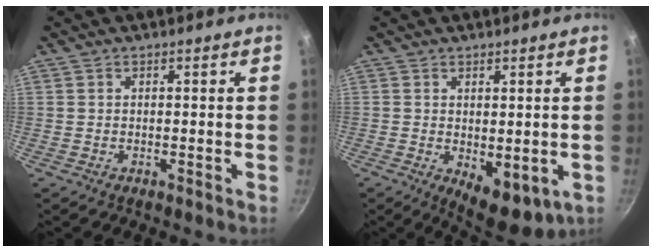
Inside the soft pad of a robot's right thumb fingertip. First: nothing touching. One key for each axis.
{"total": 7.8, "fx": -0.8, "fy": 4.0, "fz": 6.7, "tx": -0.071, "ty": -0.017, "tz": 0.001}